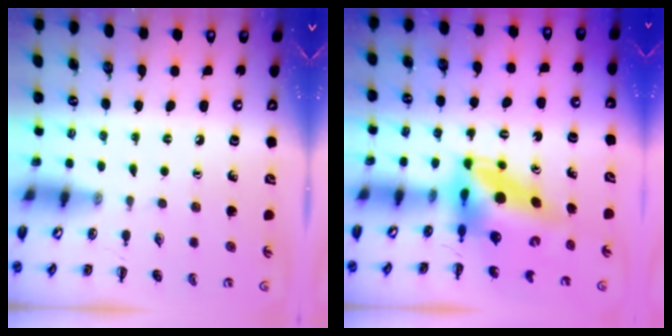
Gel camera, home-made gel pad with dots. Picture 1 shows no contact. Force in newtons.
{"total": 7.8, "press": 7.5, "slide": 2.1}